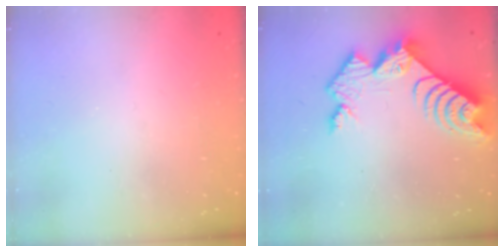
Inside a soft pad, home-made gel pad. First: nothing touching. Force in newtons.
{"total": 11.2, "press": 11.1, "slide": 0.9}